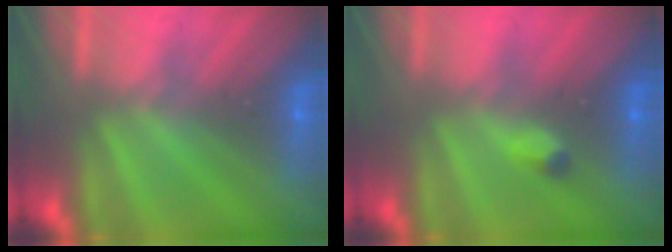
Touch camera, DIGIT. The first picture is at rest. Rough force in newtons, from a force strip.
{"total": 2.4}